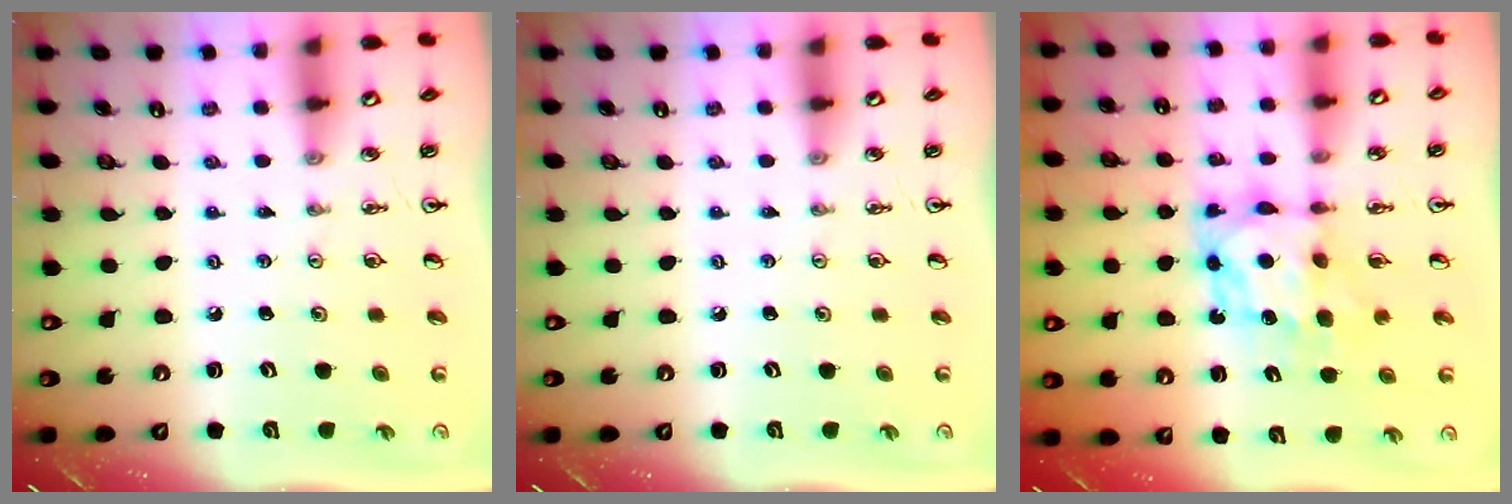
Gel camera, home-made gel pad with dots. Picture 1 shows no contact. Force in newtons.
{"total": 0.0}
{"total": 7.3, "press": 7.3, "slide": 0.6}